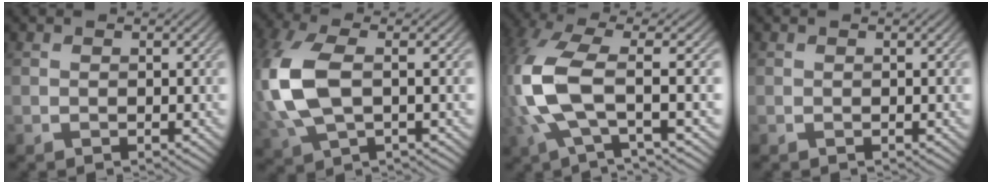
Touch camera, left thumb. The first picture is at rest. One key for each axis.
{"total": 10.7, "fx": 0.3, "fy": 5.5, "fz": 9.2, "tx": -0.248, "ty": 0.001, "tz": 0.006}
{"total": 9.7, "fx": -0.7, "fy": 3.2, "fz": 9.1, "tx": -0.215, "ty": 0.004, "tz": -0.021}
{"total": 0.0}